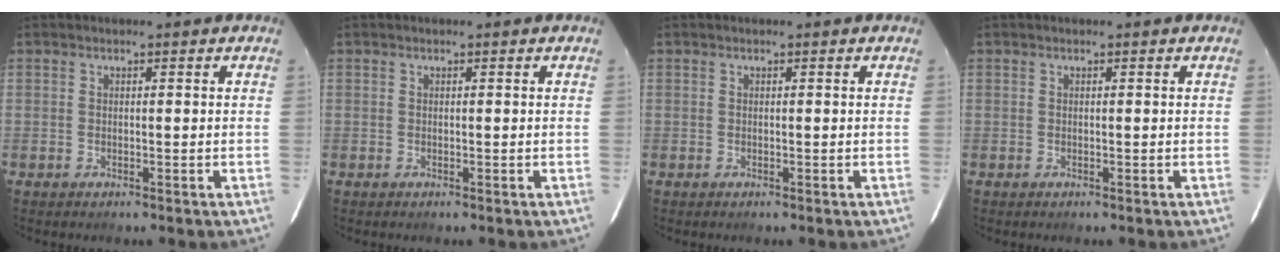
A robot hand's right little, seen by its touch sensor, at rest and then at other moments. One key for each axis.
{"total": 0.0}
{"total": 0.0}
{"total": 0.0}